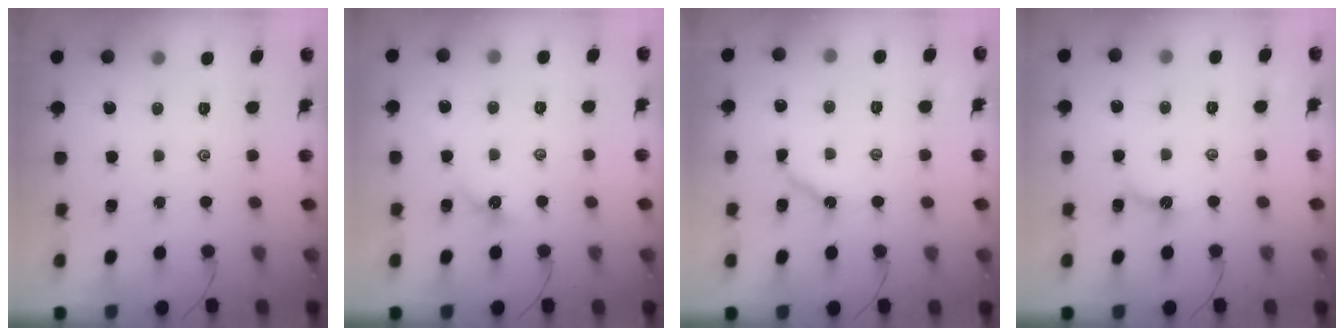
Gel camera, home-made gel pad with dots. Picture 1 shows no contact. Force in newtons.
{"total": 4.2, "press": 4.2, "slide": 0.6}
{"total": 6.3, "press": 6.3, "slide": 0.6}
{"total": 5.6, "press": 5.6, "slide": 0.6}